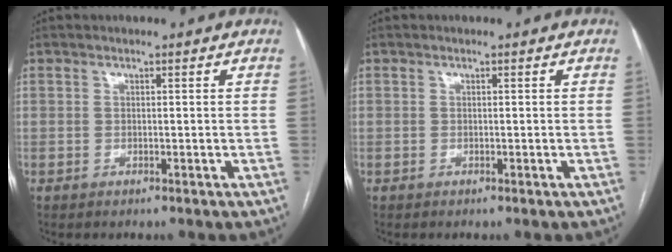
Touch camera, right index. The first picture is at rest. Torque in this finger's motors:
{"motor_torque": [-0.04, 0.13, -0.31, -0.07]}